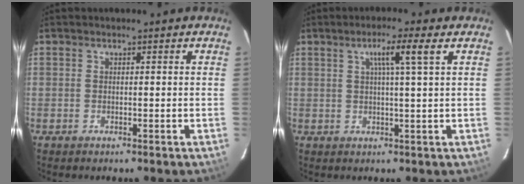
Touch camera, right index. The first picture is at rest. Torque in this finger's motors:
{"motor_torque": [-0.14, 0.02, 0.11, 0.06]}